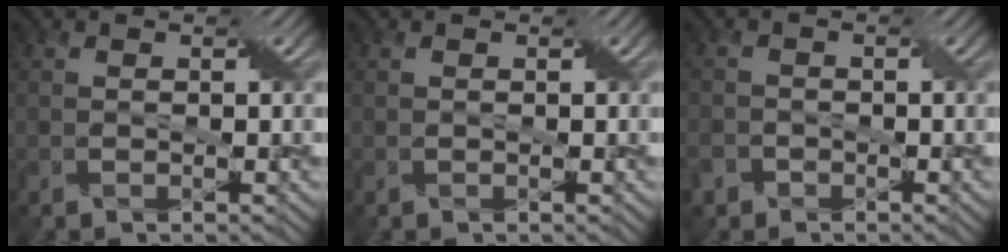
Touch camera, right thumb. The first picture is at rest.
{"total": 0.0}
{"total": 2.9, "force": [-2.0, 2.0, 0.6], "torque": [-0.013, 0.002, -0.039]}